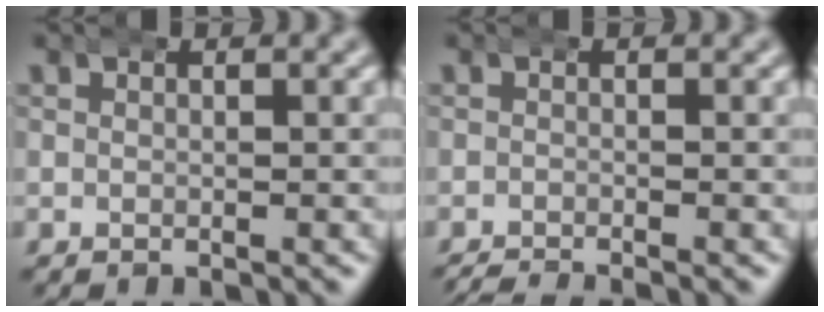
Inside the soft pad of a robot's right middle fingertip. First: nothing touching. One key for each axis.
{"total": 2.7, "fx": -2.6, "fy": 0.4, "fz": 0.5, "tx": -0.008, "ty": -0.012, "tz": -0.038}